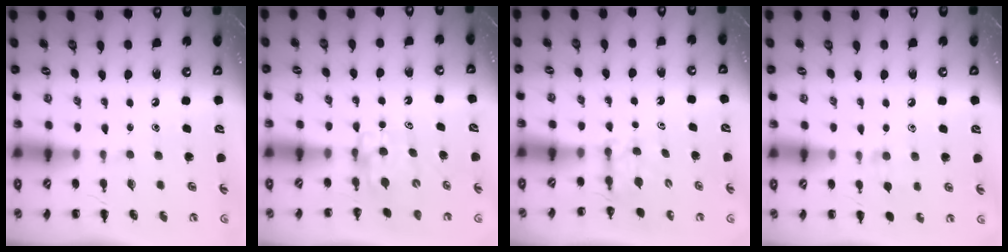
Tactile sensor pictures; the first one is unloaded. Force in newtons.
{"total": 5.2, "press": 5.2, "slide": 0.4}
{"total": 2.7, "press": 2.5, "slide": 1.1}
{"total": 6.5, "press": 6.0, "slide": 2.3}